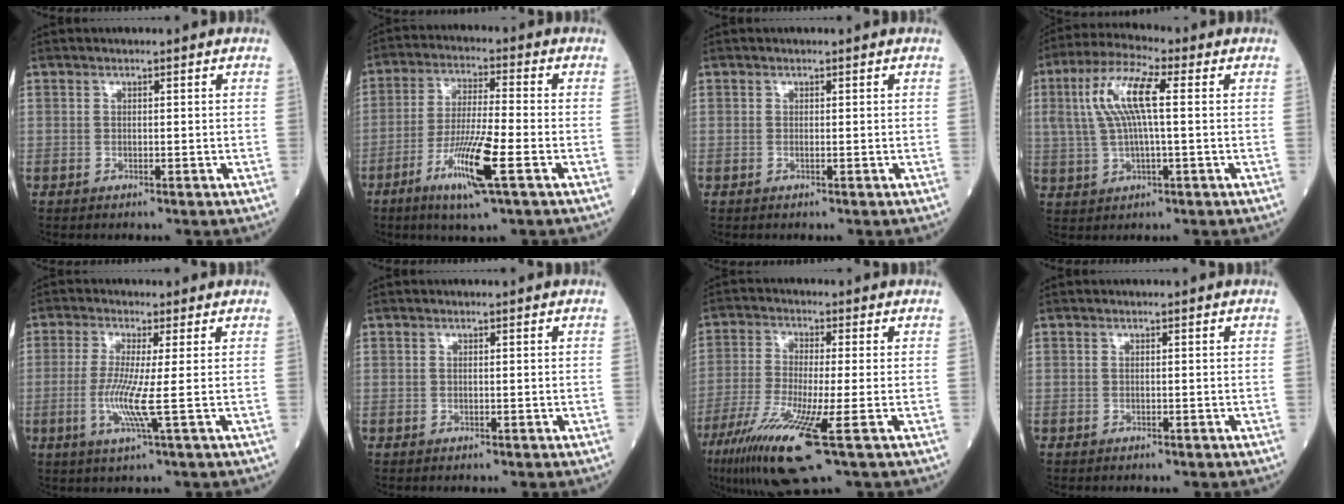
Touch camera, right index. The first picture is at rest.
{"total": 10.7, "force": [-4.8, 0.2, 9.6], "torque": [-0.186, -0.017, -0.090]}
{"total": 0.0}
{"total": 9.8, "force": [1.9, 1.8, 9.4], "torque": [-0.202, 0.020, 0.036]}
{"total": 5.8, "force": [-1.0, -1.0, 5.6], "torque": [-0.122, -0.019, -0.025]}
{"total": 0.0}
{"total": 12.5, "force": [-6.0, 0.2, 10.9], "torque": [-0.217, -0.038, -0.109]}
{"total": 0.0}